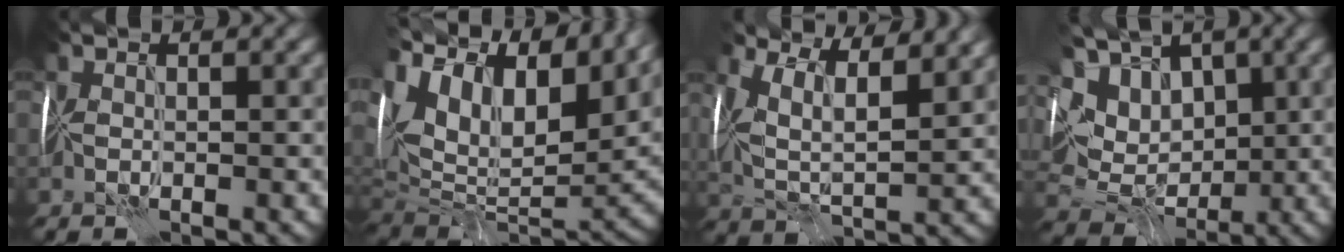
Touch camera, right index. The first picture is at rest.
{"total": 18.4, "force": [7.8, 10.4, 13.0], "torque": [-0.245, 0.047, 0.146]}
{"total": 8.1, "force": [5.1, 3.6, 5.2], "torque": [-0.091, 0.009, 0.080]}
{"total": 13.0, "force": [4.3, 9.5, 7.8], "torque": [-0.162, 0.031, 0.061]}